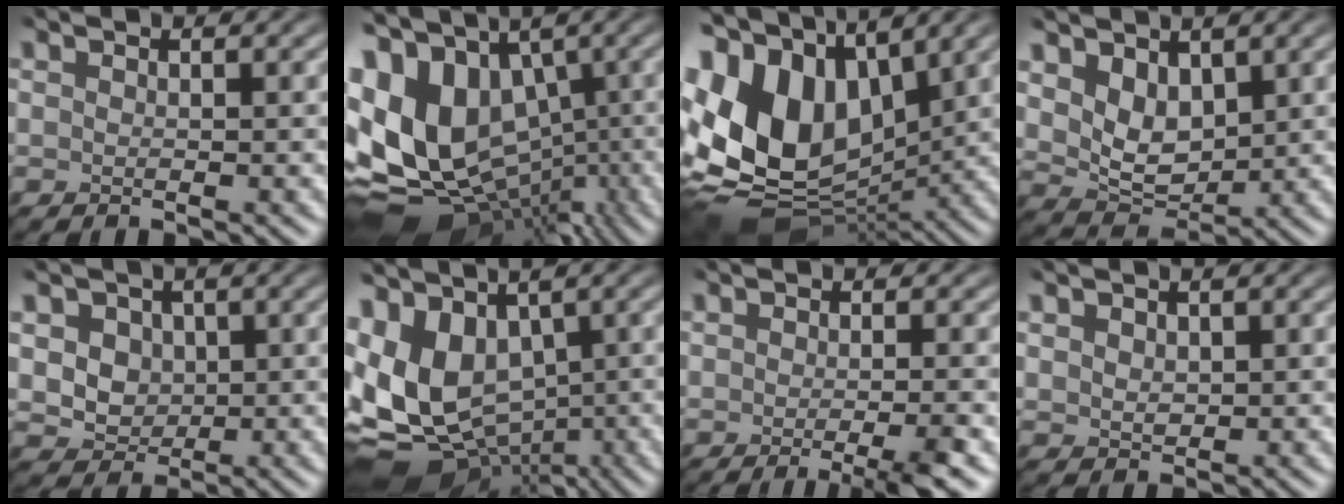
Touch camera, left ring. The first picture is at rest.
{"total": 14.9, "force": [-0.9, 10.5, 10.5], "torque": [-0.210, -0.013, 0.013]}
{"total": 13.3, "force": [0.5, 9.3, 9.5], "torque": [-0.205, -0.002, 0.007]}
{"total": 4.4, "force": [1.4, 2.8, 3.1], "torque": [-0.066, -0.012, 0.023]}
{"total": 4.2, "force": [0.4, 3.7, 2.0], "torque": [-0.058, -0.010, 0.014]}
{"total": 11.5, "force": [-1.6, 8.3, 7.7], "torque": [-0.167, -0.015, -0.010]}
{"total": 3.5, "force": [-0.7, 0.9, 3.3], "torque": [-0.039, -0.001, -0.012]}
{"total": 1.6, "force": [0.8, 1.1, 1.0], "torque": [-0.029, -0.002, 0.021]}